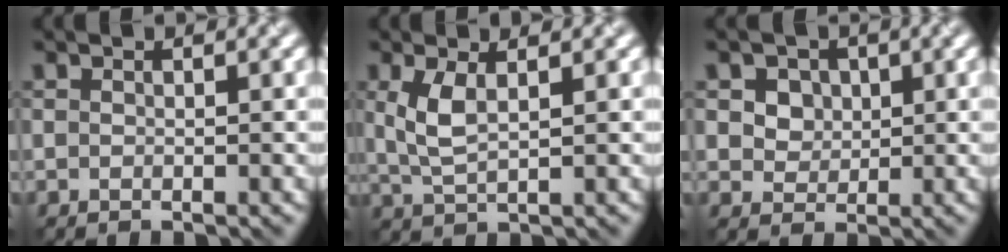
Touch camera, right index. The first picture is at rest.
{"total": 2.9, "force": [0.9, 1.1, 2.6], "torque": [-0.063, -0.002, 0.021]}
{"total": 4.1, "force": [1.7, 3.2, 2.0], "torque": [-0.040, 0.009, 0.027]}